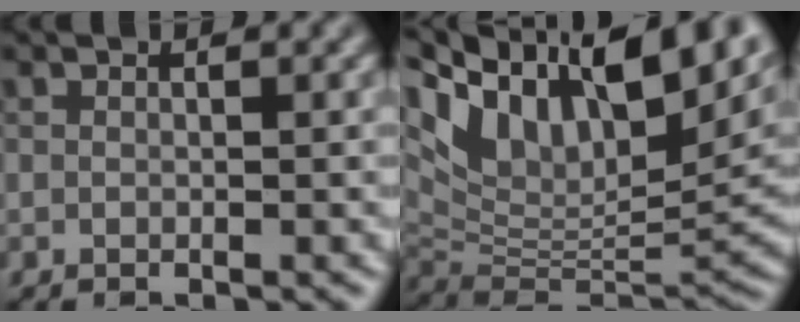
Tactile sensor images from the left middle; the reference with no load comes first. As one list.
[{"total": 15.4, "force": [8.1, 7.6, 10.7], "torque": [-0.205, 0.036, 0.152]}]